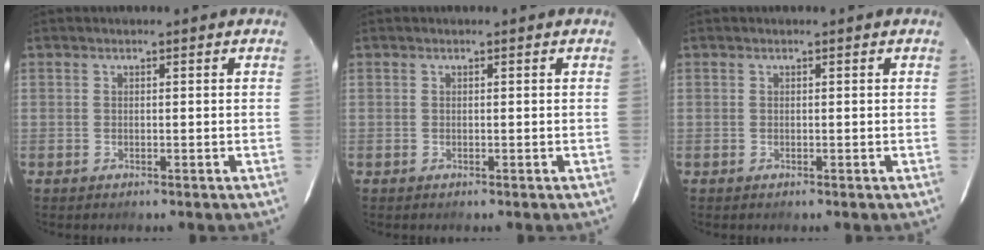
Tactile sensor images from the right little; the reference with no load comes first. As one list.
[{"total": 0.0}, {"total": 0.0}]